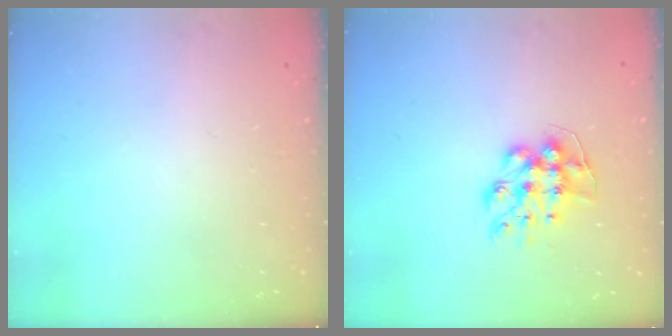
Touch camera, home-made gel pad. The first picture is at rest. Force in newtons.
{"total": 9.6, "press": 9.5, "slide": 0.8}